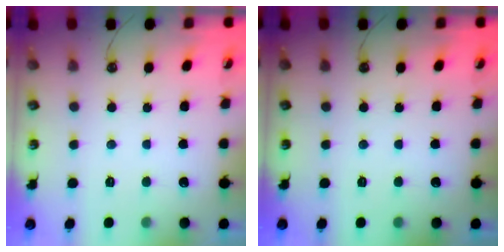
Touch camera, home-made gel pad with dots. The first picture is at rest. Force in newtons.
{"total": 0.0}